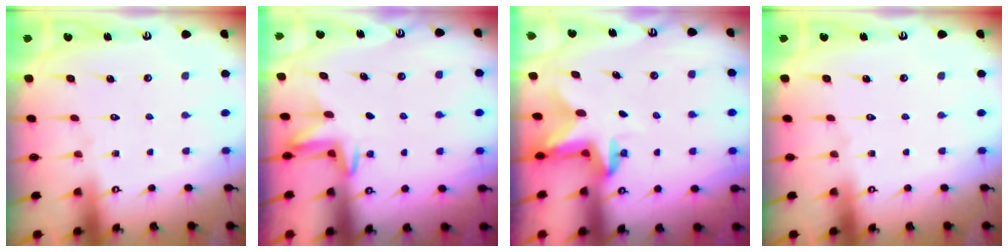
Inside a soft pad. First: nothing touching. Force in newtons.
{"total": 2.6, "press": 2.6, "slide": 0.4}
{"total": 2.7, "press": 2.6, "slide": 0.6}
{"total": 0.0}